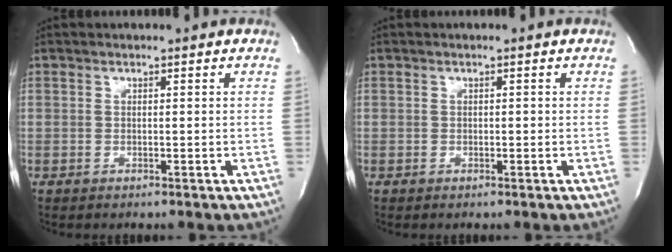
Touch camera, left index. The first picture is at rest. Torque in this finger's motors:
{"motor_torque": [-0.14, -0.19, -0.07, -0.01]}